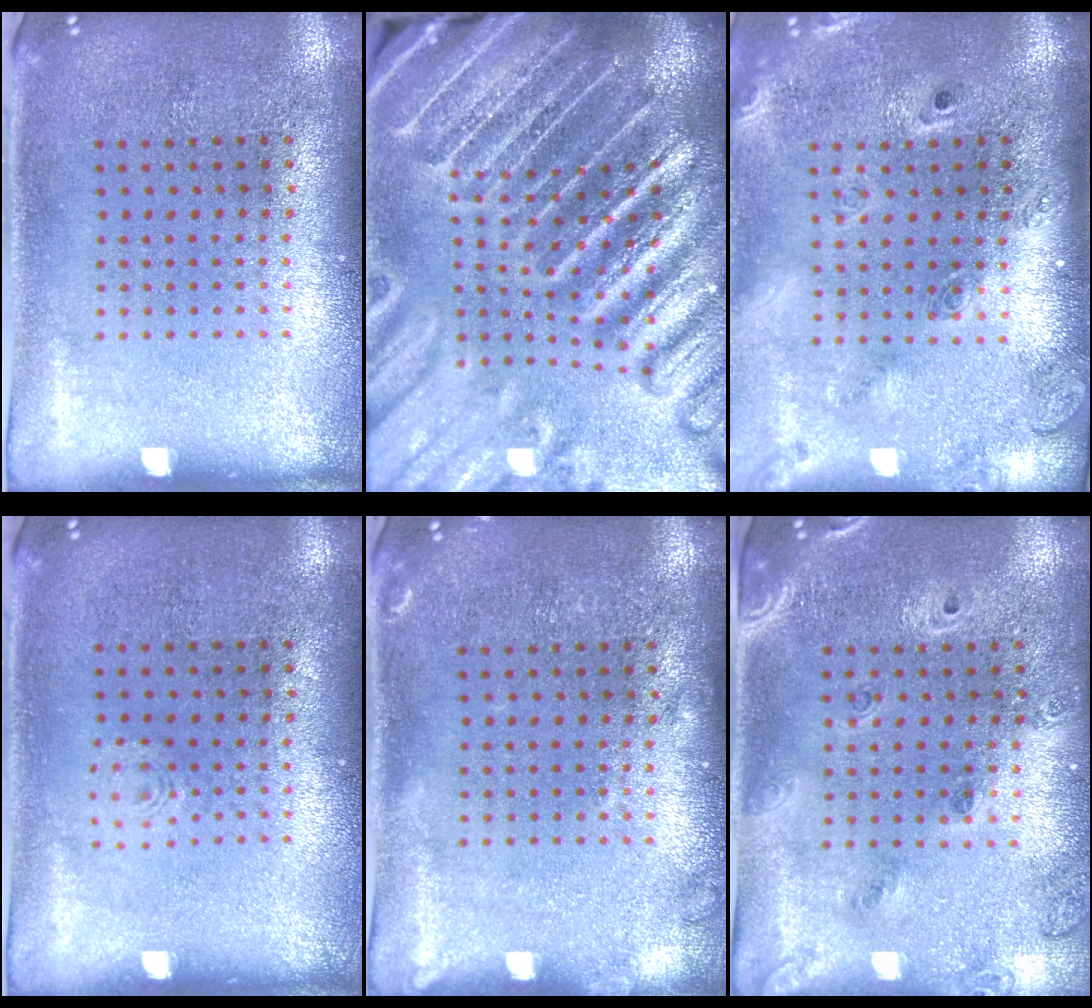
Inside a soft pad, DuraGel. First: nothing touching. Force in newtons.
{"total": 5.8, "press": 5.0, "slide": 2.9}
{"total": 2.5, "press": 1.8, "slide": 1.7}
{"total": 0.8, "press": 0.8, "slide": 0.1}
{"total": 1.2, "press": 1.1, "slide": 0.2}
{"total": 1.6, "press": 1.5, "slide": 0.7}